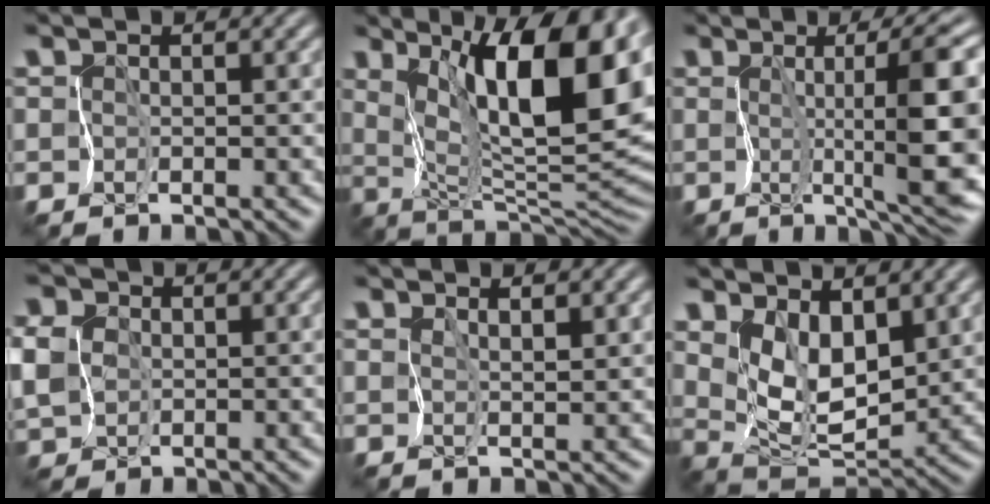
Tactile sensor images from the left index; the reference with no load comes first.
{"total": 13.5, "force": [5.6, 4.4, 11.4], "torque": [-0.149, -0.001, 0.090]}
{"total": 9.8, "force": [0.5, 1.3, 9.7], "torque": [-0.134, 0.000, 0.011]}
{"total": 5.5, "force": [-0.1, 4.8, 2.8], "torque": [-0.073, 0.008, -0.025]}
{"total": 1.6, "force": [1.1, 0.2, 1.2], "torque": [-0.015, -0.008, 0.024]}
{"total": 5.6, "force": [2.3, 3.0, 4.2], "torque": [-0.082, -0.020, 0.042]}